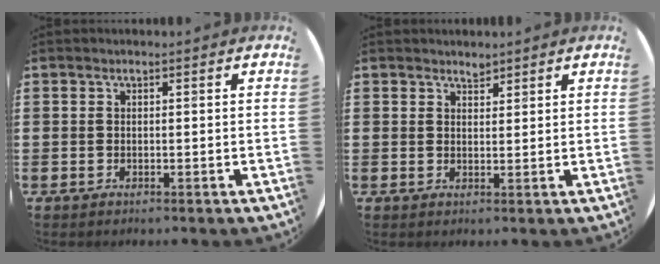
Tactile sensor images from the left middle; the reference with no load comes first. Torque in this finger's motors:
{"motor_torque": [0.13, -0.03, -0.01, 0.02]}